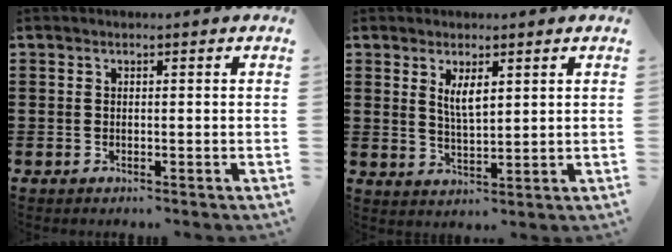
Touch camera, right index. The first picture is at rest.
{"total": 3.5, "force": [1.5, 1.1, 3.0], "torque": [-0.062, 0.002, 0.026]}